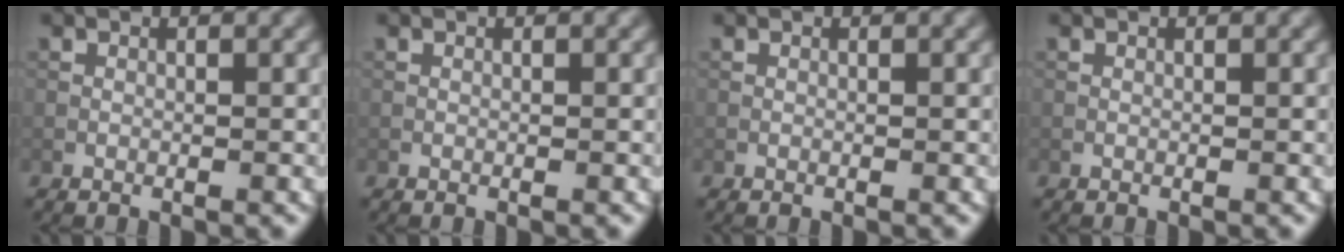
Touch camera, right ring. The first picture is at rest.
{"total": 0.0}
{"total": 0.0}
{"total": 0.0}